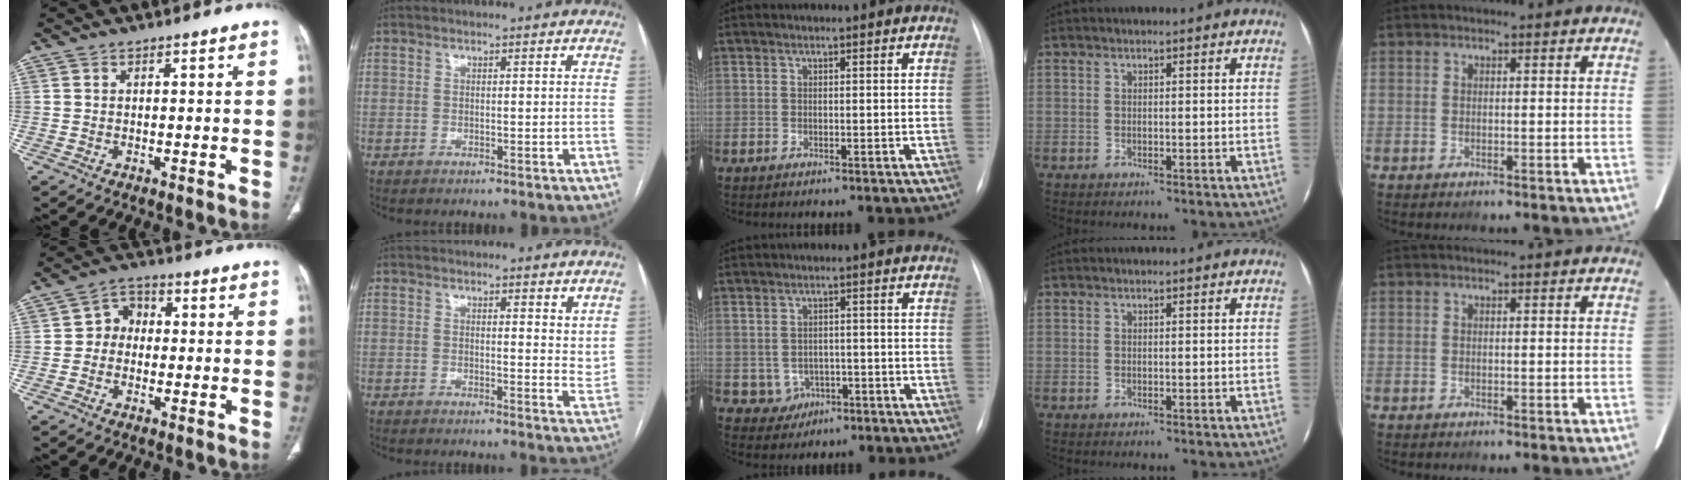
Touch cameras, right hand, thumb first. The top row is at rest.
{"thumb": {"total": 4.9, "force": [-0.3, 4.2, 2.5], "torque": [-0.018, 0.019, -0.018]}, "index": {"total": 4.8, "force": [3.9, 1.6, 2.4], "torque": [-0.023, -0.020, 0.043]}, "middle": {"total": 3.3, "force": [-1.1, 3.1, 0.6], "torque": [-0.005, 0.007, -0.006]}}